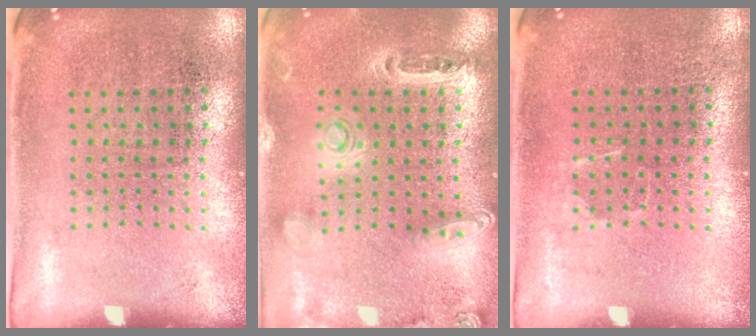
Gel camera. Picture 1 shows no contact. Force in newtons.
{"total": 1.3, "press": 1.3, "slide": 0.3}
{"total": 0.5, "press": 0.5, "slide": 0.2}